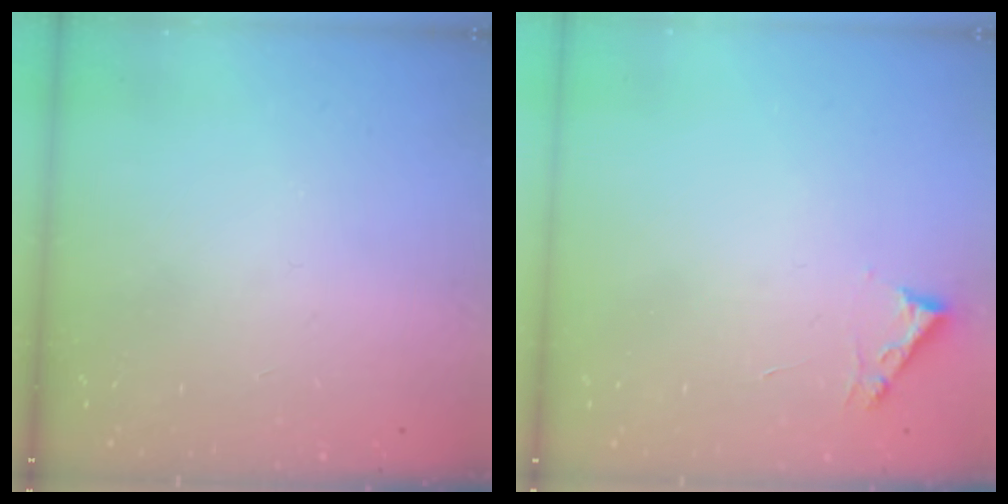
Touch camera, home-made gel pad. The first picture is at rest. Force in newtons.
{"total": 2.7, "press": 2.7, "slide": 0.3}